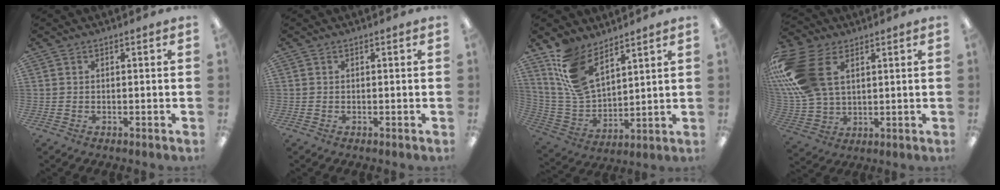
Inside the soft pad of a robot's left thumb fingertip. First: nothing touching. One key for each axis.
{"total": 0.0}
{"total": 14.3, "fx": 9.6, "fy": 7.2, "fz": 7.7, "tx": -0.183, "ty": -0.030, "tz": 0.187}
{"total": 20.3, "fx": 6.8, "fy": 13.3, "fz": 13.7, "tx": -0.318, "ty": -0.008, "tz": 0.124}